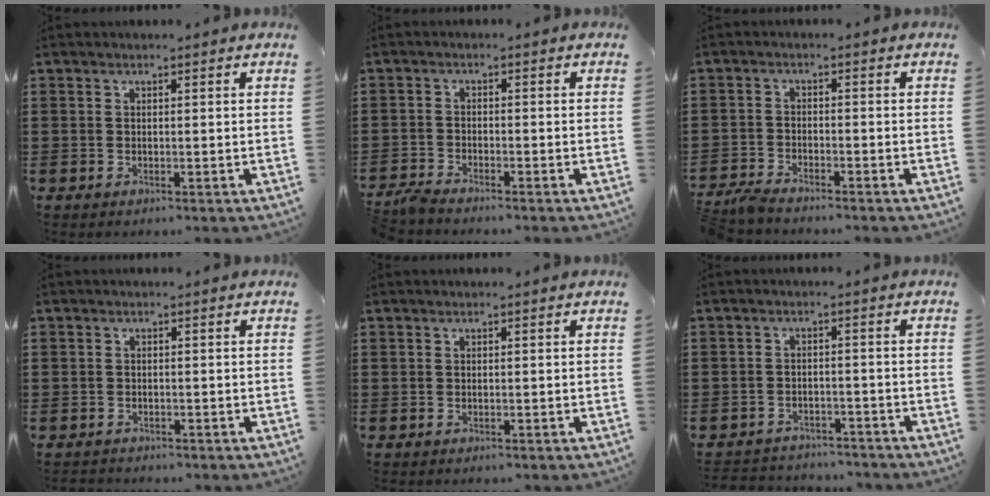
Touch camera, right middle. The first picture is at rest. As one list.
[{"total": 2.2, "force": [-2.1, 0.1, 0.6], "torque": [-0.020, 0.001, -0.045]}, {"total": 2.7, "force": [-2.6, 0.2, 0.6], "torque": [-0.028, 0.000, -0.058]}, {"total": 1.2, "force": [-1.0, 0.6, -0.2], "torque": [0.003, 0.006, -0.025]}, {"total": 0.0}, {"total": 3.2, "force": [-3.1, 0.7, -0.4], "torque": [-0.001, 0.001, -0.069]}]